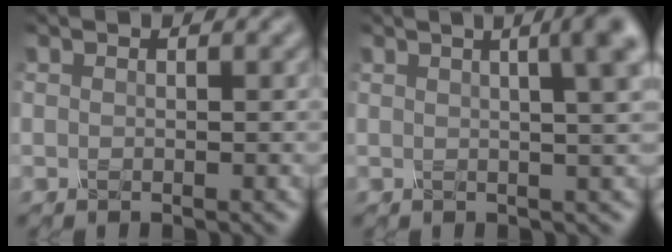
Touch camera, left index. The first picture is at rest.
{"total": 9.3, "force": [3.5, 3.9, 7.7], "torque": [-0.037, 0.065, 0.018]}